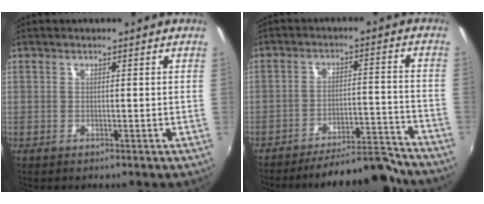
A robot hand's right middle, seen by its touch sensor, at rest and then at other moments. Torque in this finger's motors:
{"motor_torque": [0.97, -1.17, 0.19, 0.04]}